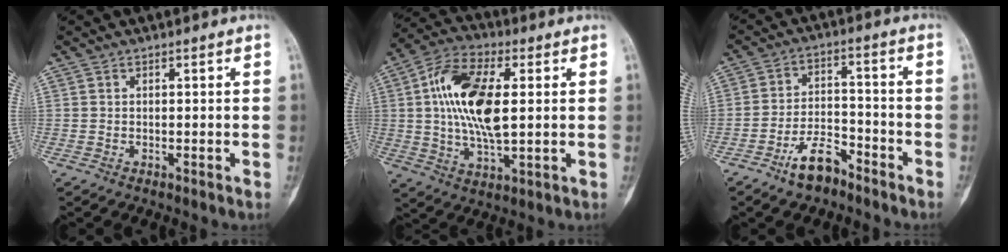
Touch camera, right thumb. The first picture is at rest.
{"total": 15.8, "force": [2.1, 7.2, 13.9], "torque": [-0.265, 0.004, 0.034]}
{"total": 7.9, "force": [-5.6, 3.7, 4.2], "torque": [-0.064, 0.043, -0.102]}